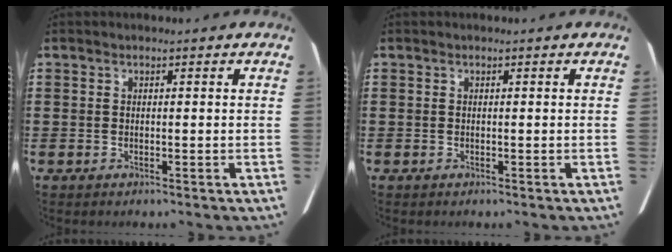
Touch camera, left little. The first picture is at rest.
{"total": 0.0}